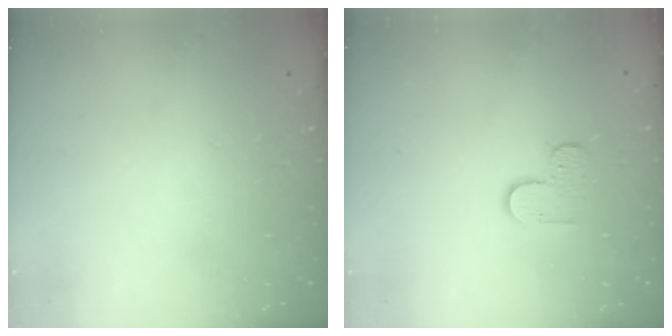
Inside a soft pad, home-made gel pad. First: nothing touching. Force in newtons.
{"total": 3.7, "press": 3.7, "slide": 0.4}